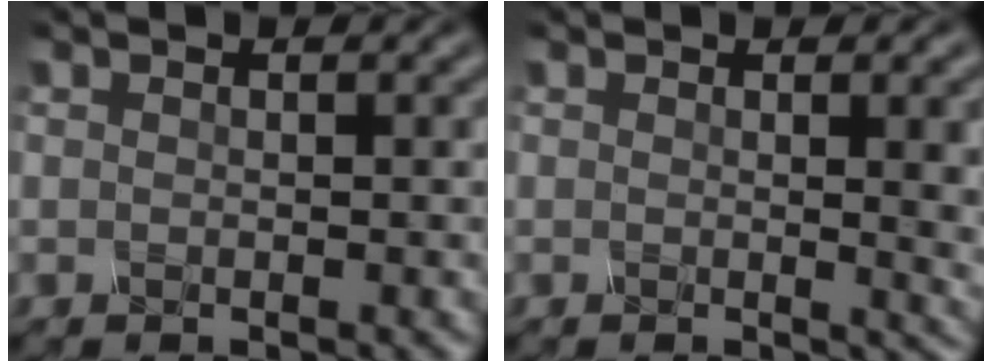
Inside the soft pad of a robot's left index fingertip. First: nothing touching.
{"total": 4.7, "force": [0.5, 1.5, 4.4], "torque": [-0.039, -0.001, 0.007]}